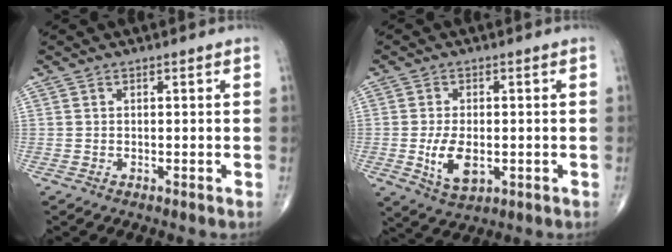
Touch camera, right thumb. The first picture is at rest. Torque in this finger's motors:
{"motor_torque": [0.01, 0.18, 0.72, 0.04, 0.24]}